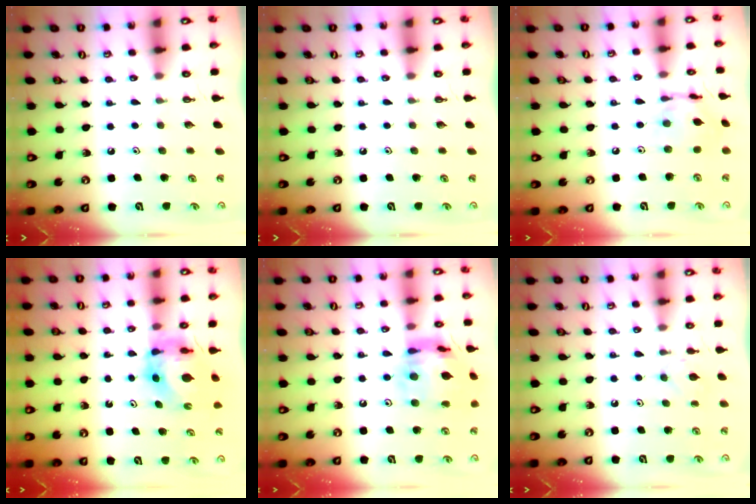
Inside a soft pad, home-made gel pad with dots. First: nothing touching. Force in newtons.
{"total": 0.0}
{"total": 10.2, "press": 10.2, "slide": 0.7}
{"total": 6.3, "press": 6.3, "slide": 0.6}
{"total": 15.9, "press": 15.8, "slide": 1.5}
{"total": 2.9, "press": 2.8, "slide": 0.6}